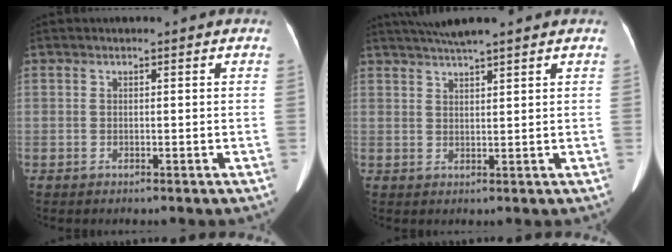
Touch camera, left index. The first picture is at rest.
{"total": 6.1, "force": [5.2, -0.4, 3.2], "torque": [-0.058, 0.030, 0.089]}